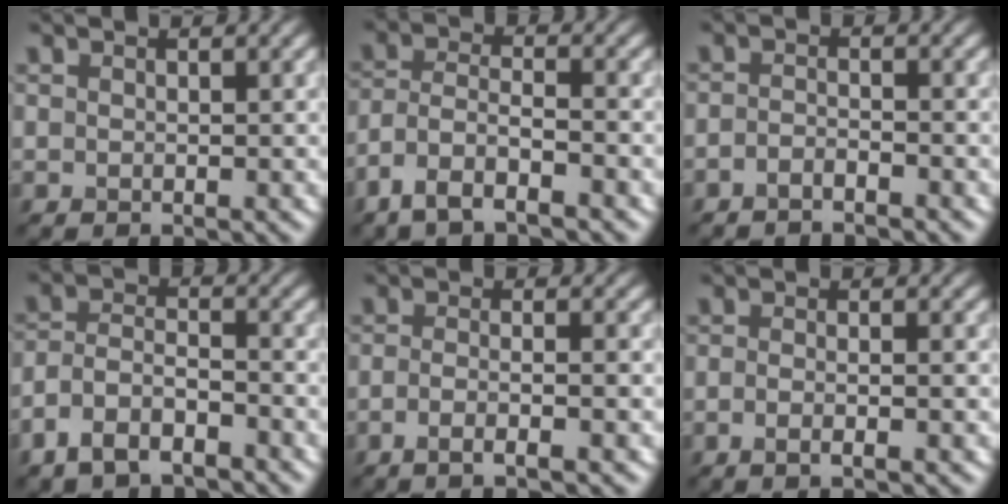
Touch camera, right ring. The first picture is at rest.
{"total": 4.5, "force": [-3.3, 1.2, 2.8], "torque": [-0.057, -0.001, -0.069]}
{"total": 1.5, "force": [-1.3, 0.2, 0.7], "torque": [-0.014, -0.005, -0.028]}
{"total": 4.8, "force": [-3.4, 2.1, 2.6], "torque": [-0.048, 0.002, -0.073]}
{"total": 3.8, "force": [-1.6, 1.0, 3.2], "torque": [-0.048, -0.006, -0.030]}
{"total": 3.2, "force": [-0.8, 1.3, 2.9], "torque": [-0.019, -0.002, -0.024]}